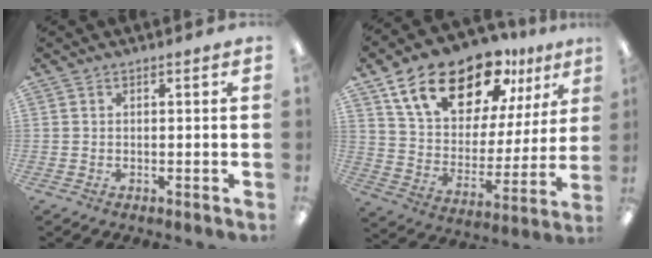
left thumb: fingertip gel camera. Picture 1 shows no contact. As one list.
[{"total": 21.1, "force": [14.6, 10.1, 11.3], "torque": [-0.203, -0.075, 0.260]}]